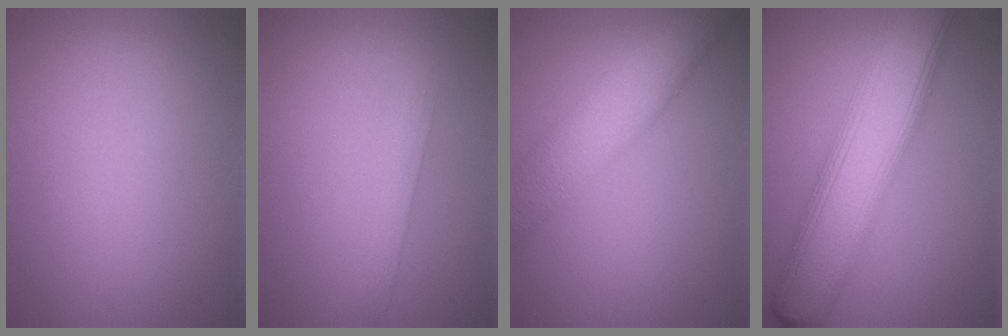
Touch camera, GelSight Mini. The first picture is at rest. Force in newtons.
{"total": 1.3, "press": 1.3, "slide": 0.1}
{"total": 6.3, "press": 6.3, "slide": 0.2}
{"total": 9.7, "press": 9.7, "slide": 0.5}